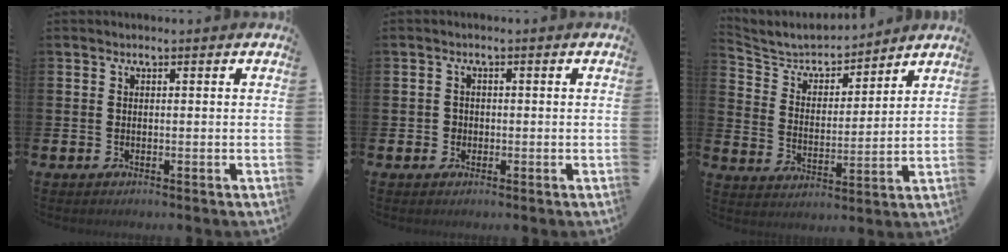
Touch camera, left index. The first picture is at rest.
{"total": 1.3, "force": [-0.2, 1.3, 0.2], "torque": [0.002, 0.003, -0.008]}
{"total": 6.0, "force": [5.7, 1.6, 1.0], "torque": [-0.059, -0.038, 0.098]}